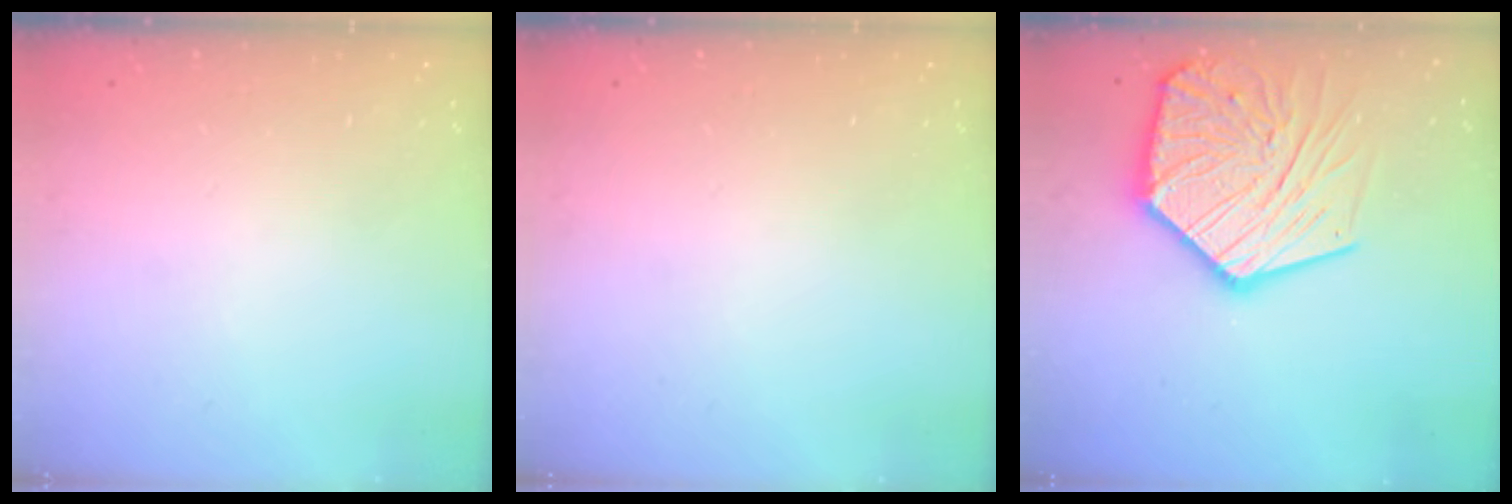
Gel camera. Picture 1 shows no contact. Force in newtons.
{"total": 0.0}
{"total": 22.6, "press": 22.5, "slide": 2.1}